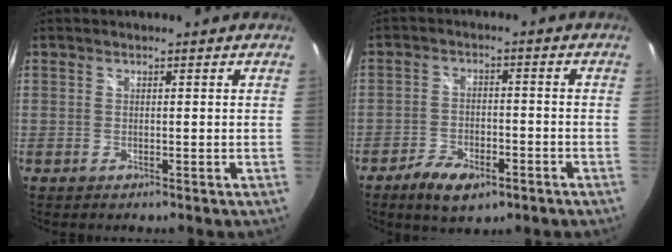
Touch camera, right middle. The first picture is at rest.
{"total": 8.7, "force": [-5.5, 3.9, 5.5], "torque": [-0.129, -0.013, -0.090]}